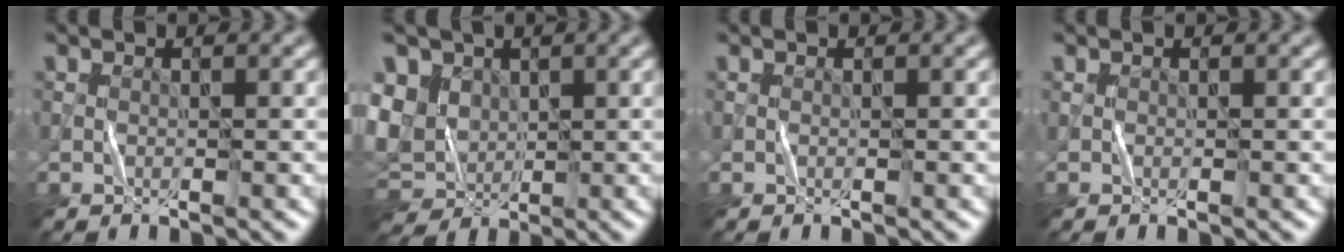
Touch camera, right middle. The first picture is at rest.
{"total": 7.4, "force": [1.6, 6.0, 4.0], "torque": [-0.104, 0.013, 0.027]}
{"total": 0.0}
{"total": 0.0}